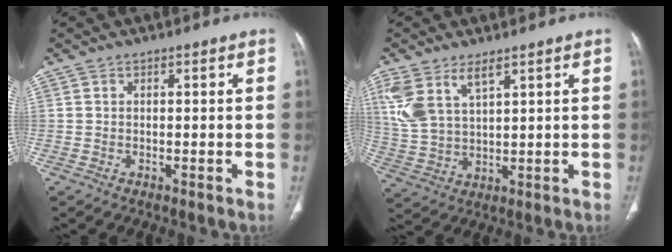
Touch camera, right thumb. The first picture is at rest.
{"total": 9.4, "force": [5.2, 4.1, 6.6], "torque": [-0.148, -0.012, 0.117]}